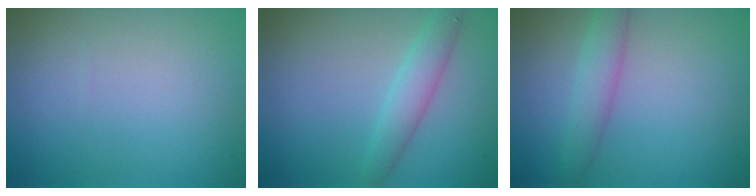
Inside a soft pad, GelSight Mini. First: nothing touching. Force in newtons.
{"total": 2.4, "press": 2.4, "slide": 0.1}
{"total": 2.7, "press": 2.6, "slide": 0.2}